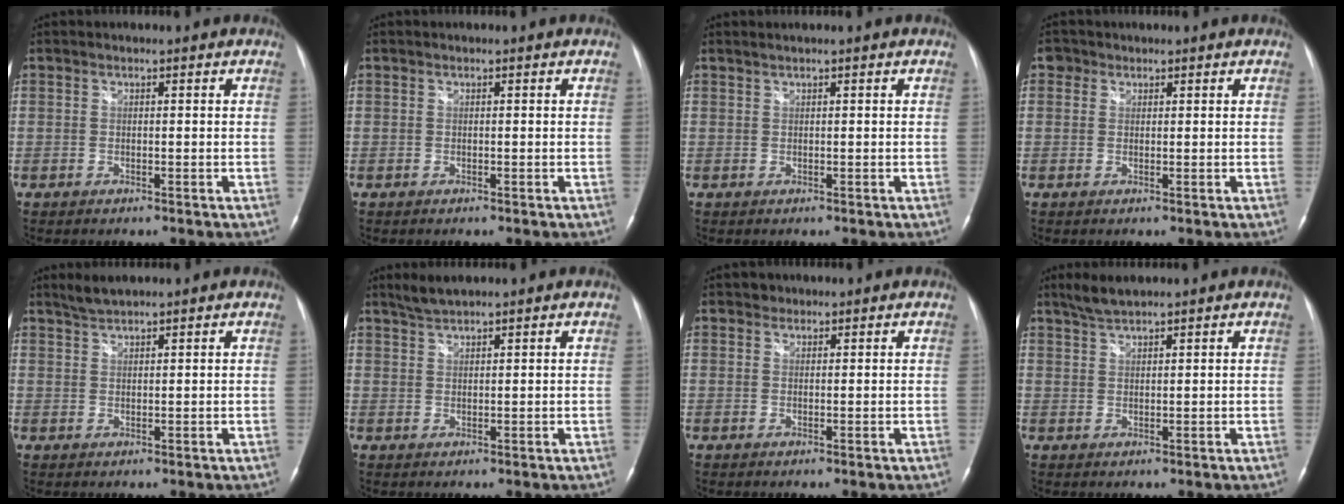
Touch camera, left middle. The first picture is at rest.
{"total": 0.0}
{"total": 0.7, "force": [0.6, -0.2, 0.4], "torque": [-0.012, 0.007, 0.016]}
{"total": 1.7, "force": [0.9, 1.4, 0.2], "torque": [0.004, 0.005, 0.009]}
{"total": 2.4, "force": [2.3, 0.0, 0.9], "torque": [-0.022, 0.006, 0.046]}
{"total": 2.7, "force": [2.5, 0.1, 1.1], "torque": [-0.027, 0.006, 0.051]}
{"total": 1.0, "force": [0.8, 0.7, -0.1], "torque": [0.004, -0.001, 0.008]}
{"total": 3.1, "force": [2.8, 0.2, 1.4], "torque": [-0.035, 0.006, 0.057]}